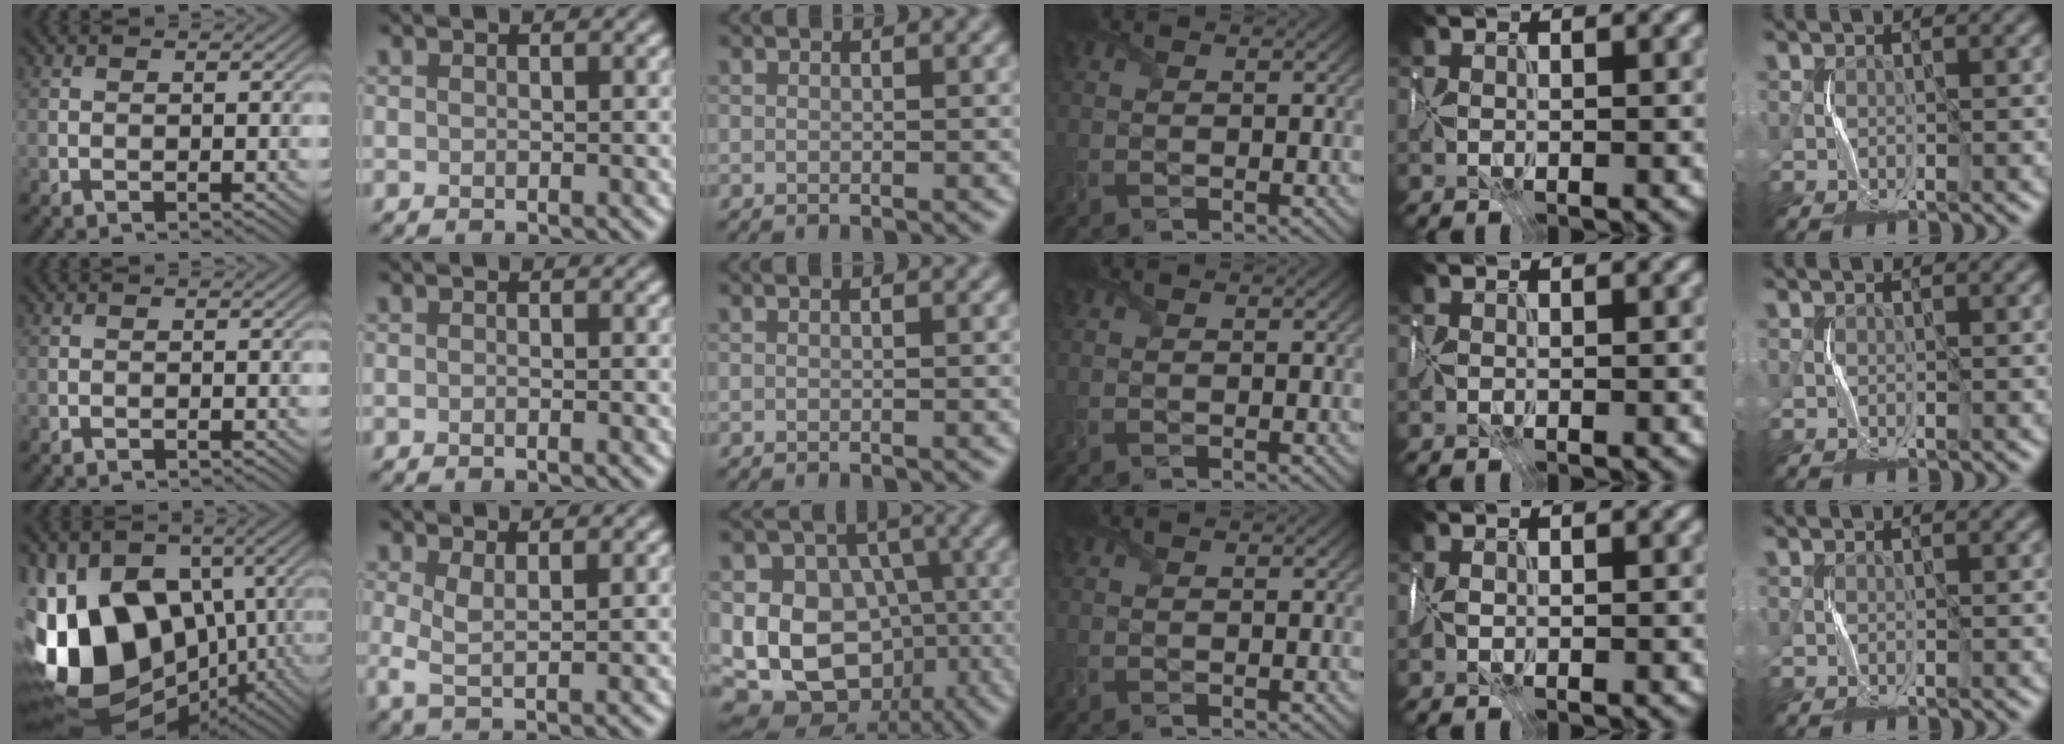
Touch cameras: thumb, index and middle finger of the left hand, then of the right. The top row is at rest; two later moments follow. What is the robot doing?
{"motion": "wrap", "object": "receipt paper"}